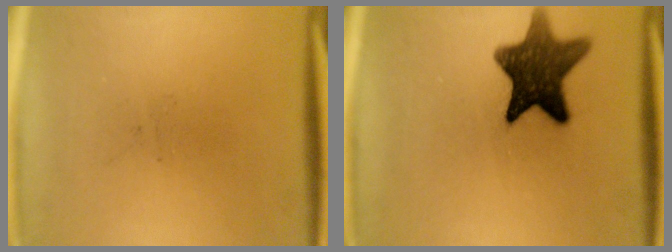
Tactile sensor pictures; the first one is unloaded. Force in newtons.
{"total": 12.3}